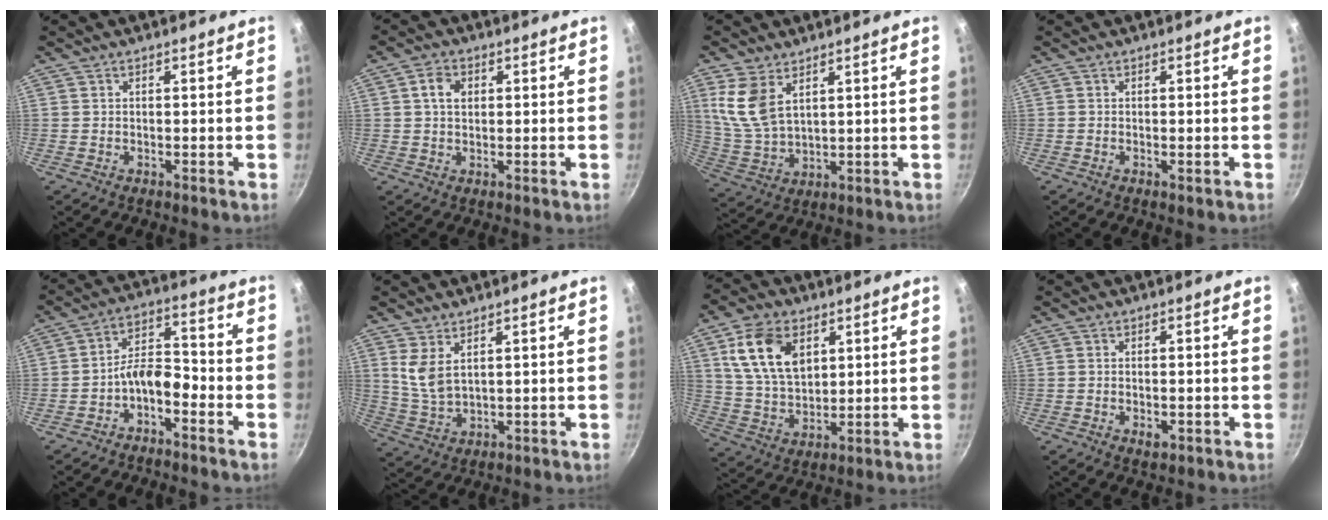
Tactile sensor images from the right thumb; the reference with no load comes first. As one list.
[{"total": 4.3, "force": [1.1, 3.1, 2.8], "torque": [-0.038, 0.004, 0.015]}, {"total": 9.8, "force": [4.4, 5.6, 6.8], "torque": [-0.132, -0.023, 0.100]}, {"total": 0.5, "force": [-0.1, 0.0, 0.5], "torque": [-0.010, -0.002, -0.003]}, {"total": 6.9, "force": [-3.8, 3.3, 4.6], "torque": [-0.072, 0.058, -0.068]}, {"total": 6.0, "force": [2.8, 3.2, 4.3], "torque": [-0.080, -0.030, 0.063]}, {"total": 13.9, "force": [5.1, 9.1, 9.2], "torque": [-0.149, -0.017, 0.102]}, {"total": 2.0, "force": [-0.7, 1.0, 1.6], "torque": [-0.026, -0.004, -0.009]}]